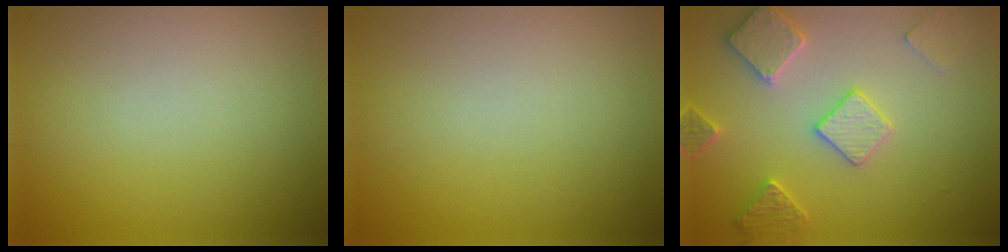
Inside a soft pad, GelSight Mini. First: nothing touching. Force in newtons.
{"total": 0.0}
{"total": 3.5, "press": 3.4, "slide": 0.9}